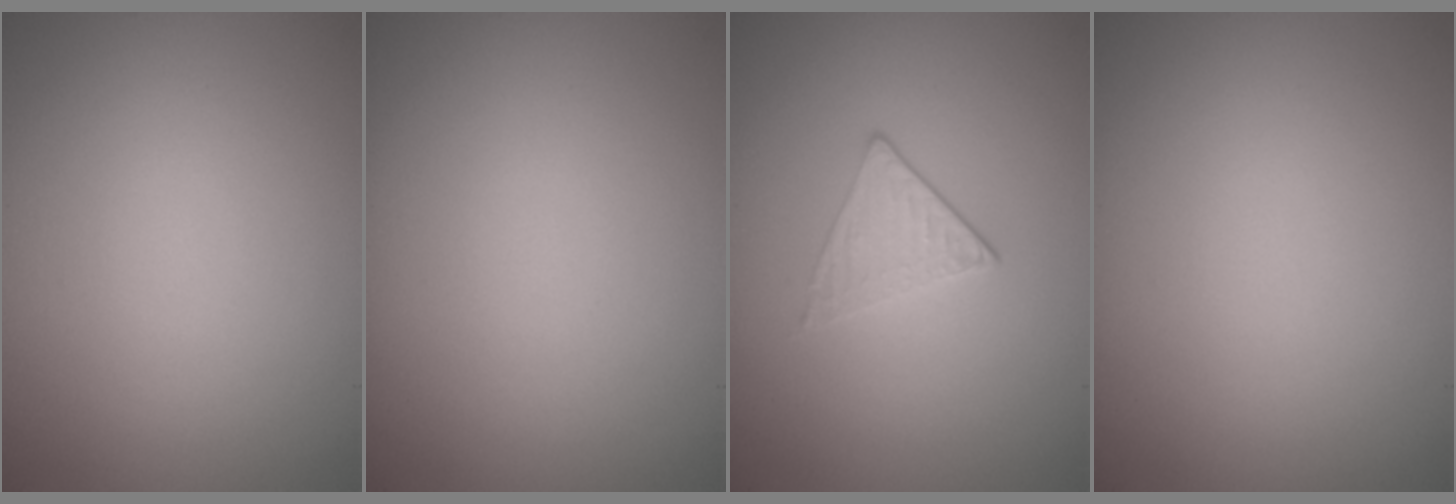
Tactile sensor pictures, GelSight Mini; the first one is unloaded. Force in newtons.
{"total": 0.0}
{"total": 1.4, "press": 1.1, "slide": 0.9}
{"total": 0.0}